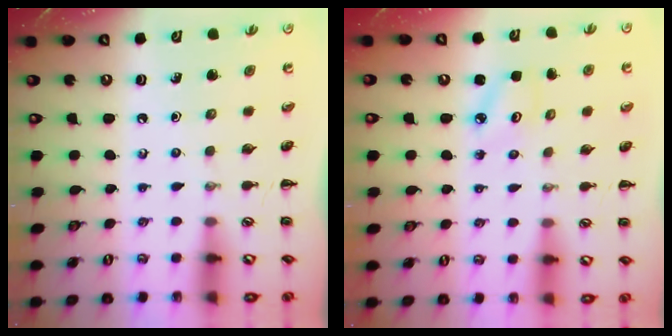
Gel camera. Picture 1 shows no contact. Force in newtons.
{"total": 2.9, "press": 2.8, "slide": 0.5}